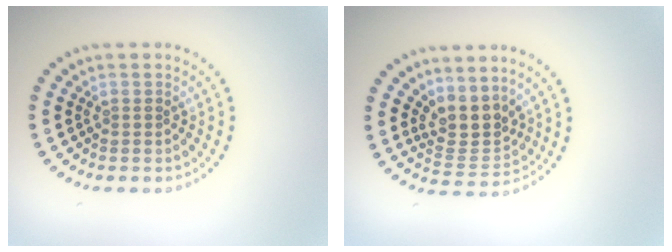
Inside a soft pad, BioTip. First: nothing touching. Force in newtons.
{"total": 3.3, "press": 2.5, "slide": 2.1}